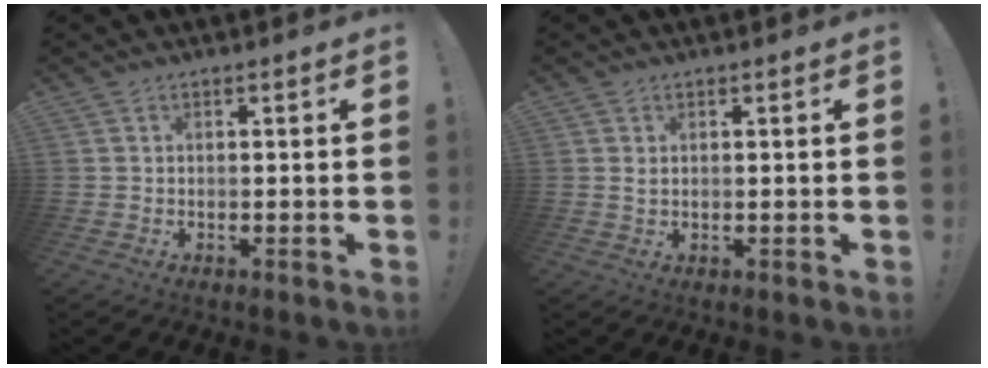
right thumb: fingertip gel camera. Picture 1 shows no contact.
{"total": 0.9, "force": [0.5, 0.6, 0.5], "torque": [-0.004, -0.001, 0.007]}